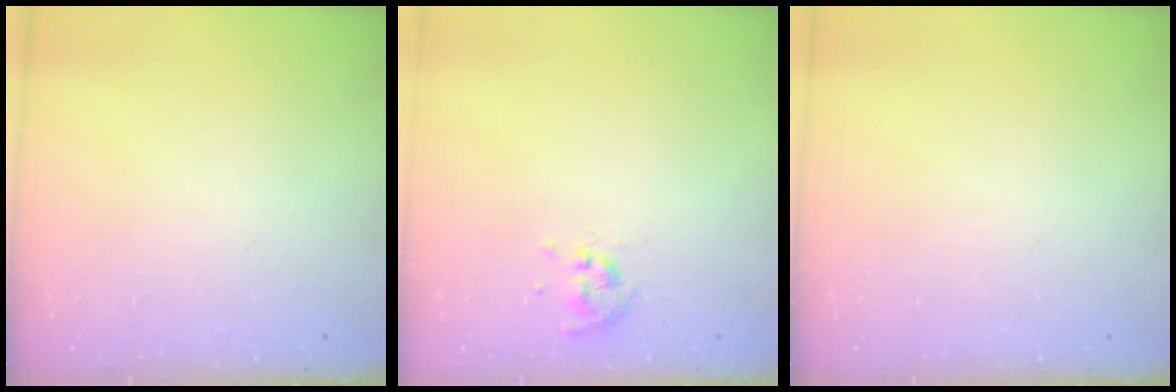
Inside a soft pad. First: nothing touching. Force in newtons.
{"total": 0.6, "press": 0.5, "slide": 0.1}
{"total": 0.0}